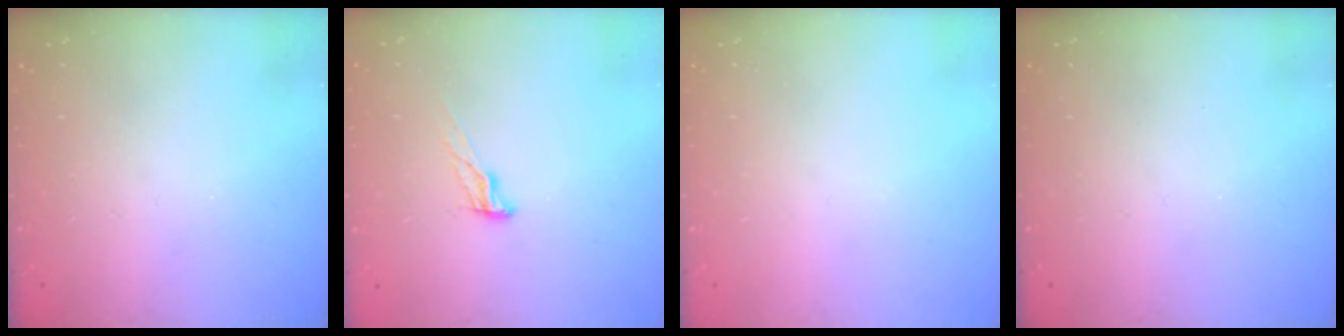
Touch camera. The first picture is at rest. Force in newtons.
{"total": 6.2, "press": 6.1, "slide": 0.7}
{"total": 0.0}
{"total": 0.0}